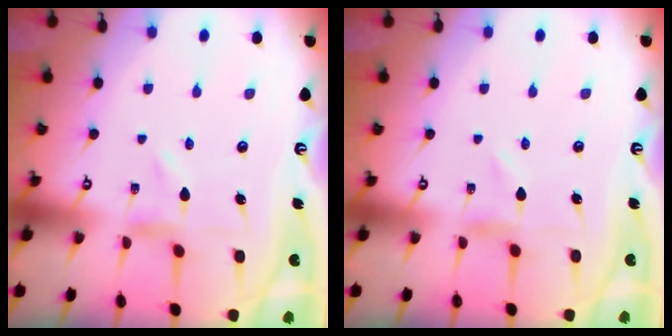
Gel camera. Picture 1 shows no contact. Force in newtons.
{"total": 0.8, "press": 0.8, "slide": 0.2}